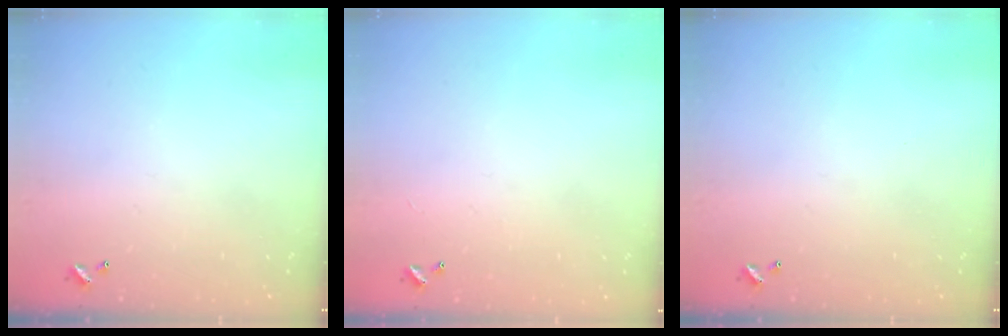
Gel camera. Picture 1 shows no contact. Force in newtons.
{"total": 1.0, "press": 0.9, "slide": 0.5}
{"total": 0.0}